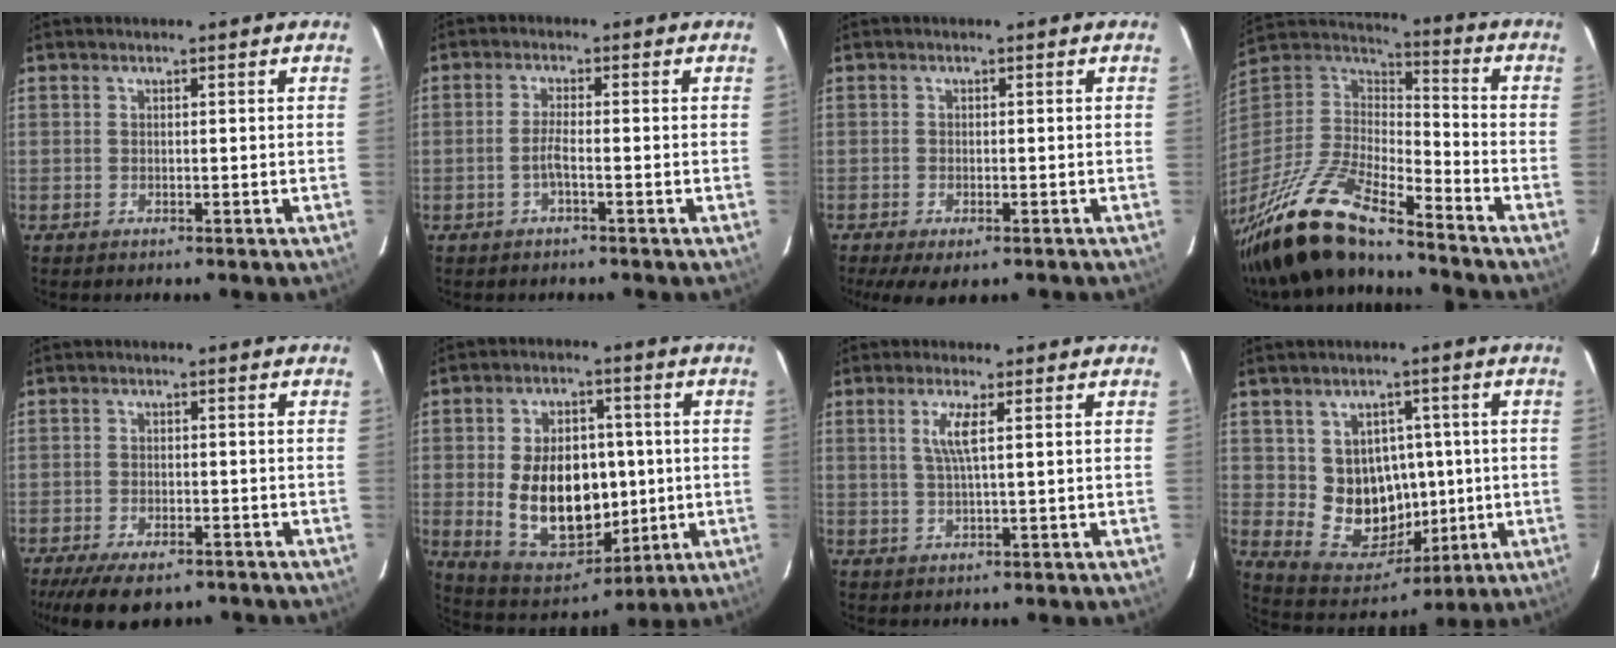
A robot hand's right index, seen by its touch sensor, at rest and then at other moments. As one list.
[{"total": 2.4, "force": [-1.1, 0.1, 2.2], "torque": [-0.046, 0.001, -0.021]}, {"total": 6.4, "force": [-4.4, 2.3, 4.1], "torque": [-0.093, -0.027, -0.068]}, {"total": 21.3, "force": [-16.6, 5.2, 12.3], "torque": [-0.261, -0.035, -0.308]}, {"total": 11.5, "force": [-8.6, 4.5, 6.2], "torque": [-0.136, -0.027, -0.134]}, {"total": 17.7, "force": [-1.2, 11.6, 13.3], "torque": [-0.259, 0.004, 0.011]}, {"total": 3.9, "force": [1.2, 0.0, 3.7], "torque": [-0.074, -0.003, 0.024]}, {"total": 12.4, "force": [0.3, 11.3, 5.2], "torque": [-0.104, 0.008, 0.028]}]